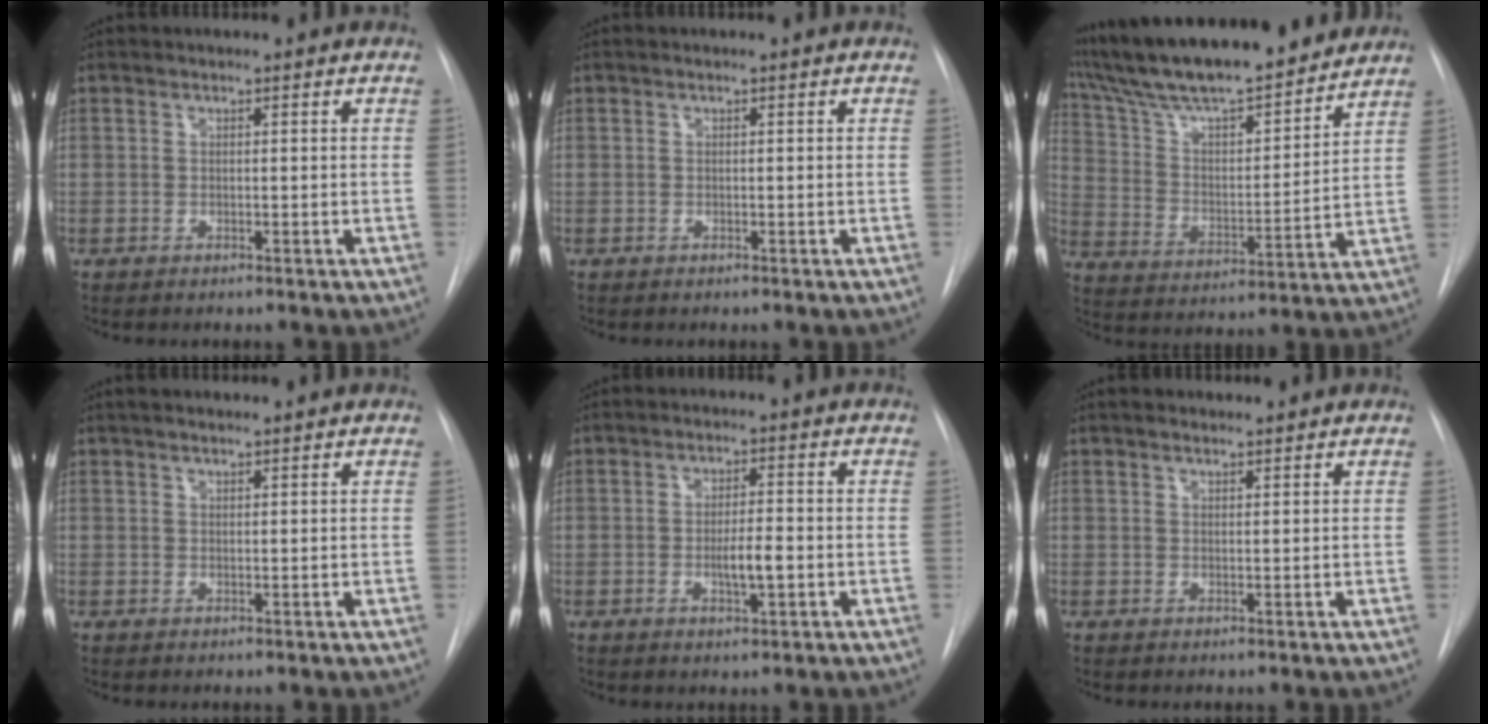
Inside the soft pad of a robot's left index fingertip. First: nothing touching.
{"total": 0.0}
{"total": 21.2, "force": [18.6, 3.0, 9.7], "torque": [-0.173, 0.009, 0.301]}
{"total": 3.0, "force": [2.6, 0.3, 1.5], "torque": [-0.020, 0.021, 0.041]}
{"total": 4.0, "force": [-1.0, 0.9, 3.8], "torque": [-0.065, -0.003, -0.014]}
{"total": 1.8, "force": [1.6, 0.6, 0.6], "torque": [-0.013, 0.012, 0.025]}